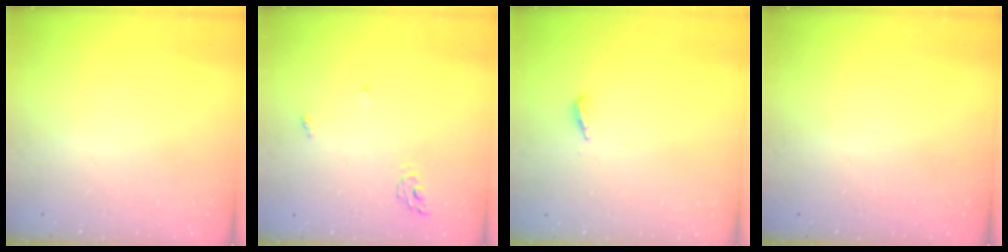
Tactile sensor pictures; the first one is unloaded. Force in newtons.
{"total": 4.6, "press": 4.6, "slide": 0.5}
{"total": 3.5, "press": 3.5, "slide": 0.3}
{"total": 0.0}